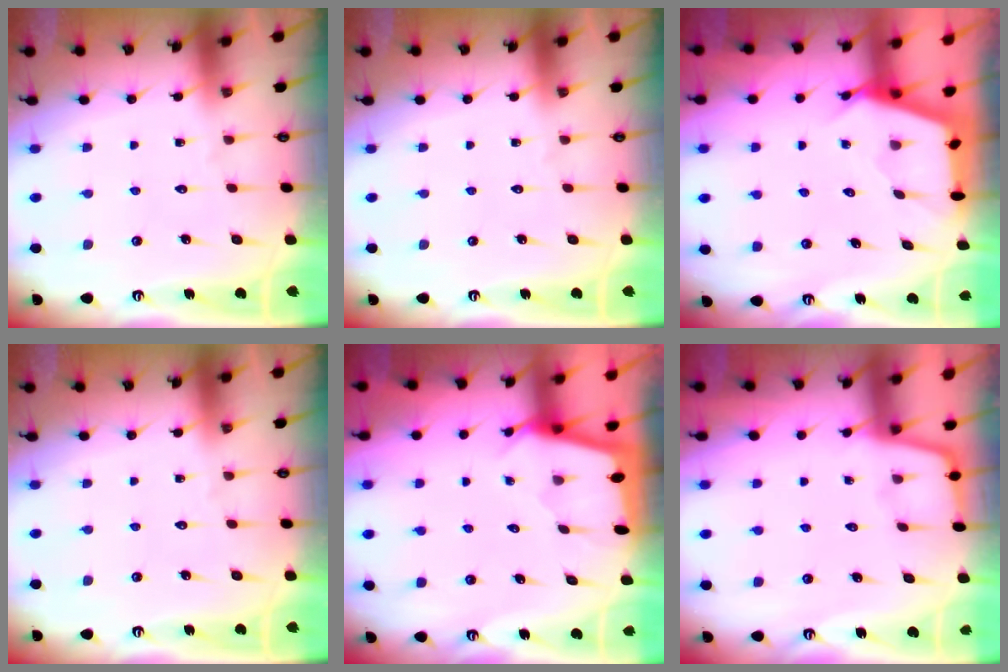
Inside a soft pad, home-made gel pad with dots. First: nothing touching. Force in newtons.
{"total": 0.0}
{"total": 2.7, "press": 2.6, "slide": 0.3}
{"total": 0.0}
{"total": 2.2, "press": 2.2, "slide": 0.3}
{"total": 1.7, "press": 1.7, "slide": 0.4}